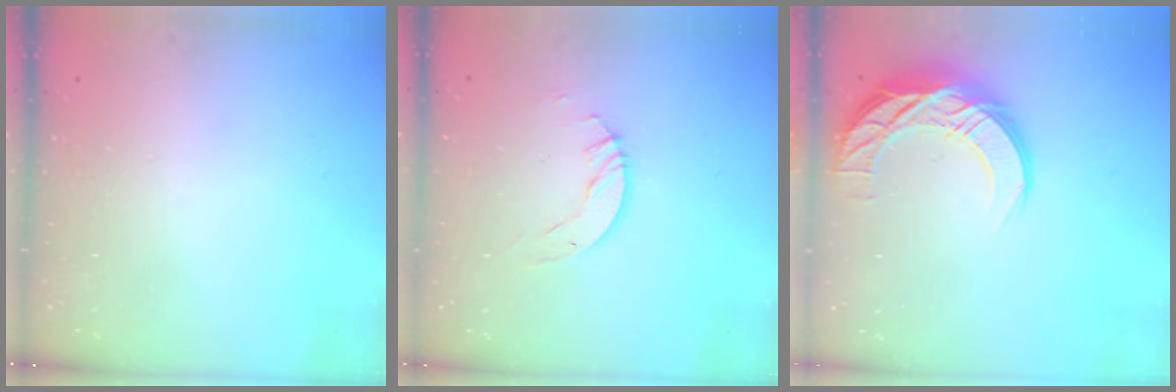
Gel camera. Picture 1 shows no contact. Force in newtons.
{"total": 4.1, "press": 4.1, "slide": 0.4}
{"total": 13.7, "press": 13.7, "slide": 0.9}